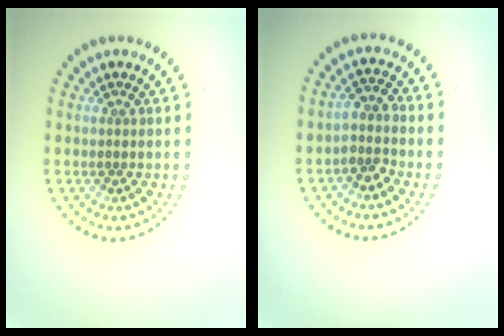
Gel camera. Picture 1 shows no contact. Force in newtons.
{"total": 2.0, "press": 1.6, "slide": 1.2}